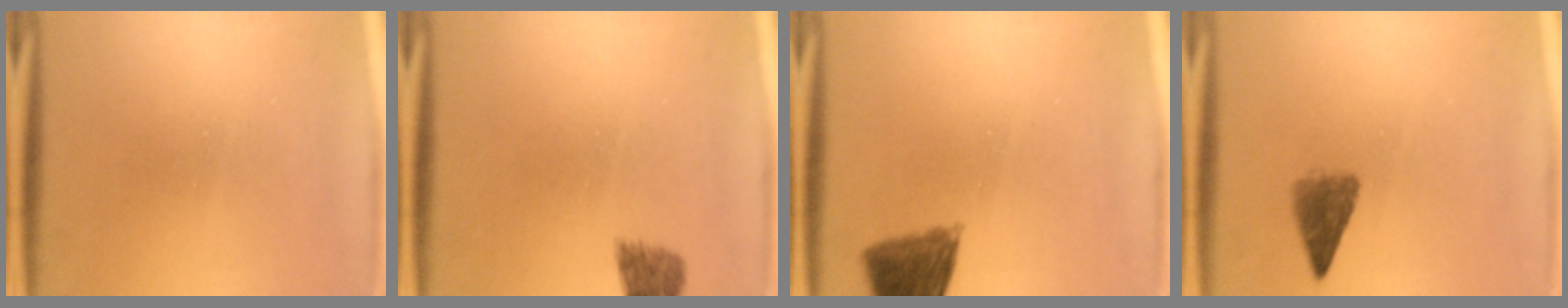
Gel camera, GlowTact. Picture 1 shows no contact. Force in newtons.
{"total": 1.9}
{"total": 7.7}
{"total": 2.7}